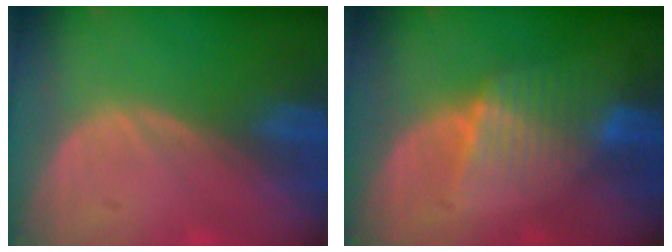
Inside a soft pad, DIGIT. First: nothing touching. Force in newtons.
{"total": 6.6, "press": 5.8, "slide": 3.2}